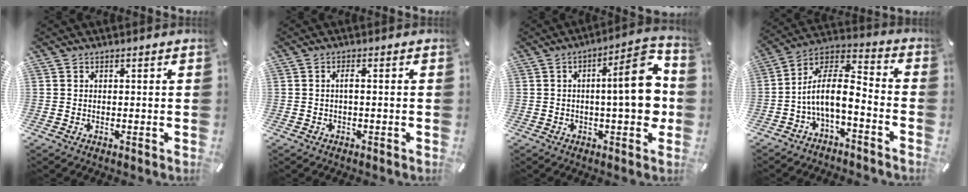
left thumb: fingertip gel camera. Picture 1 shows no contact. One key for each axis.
{"total": 1.8, "fx": -0.2, "fy": 0.2, "fz": 1.7, "tx": -0.033, "ty": 0.001, "tz": -0.005}
{"total": 15.7, "fx": 0.4, "fy": 4.8, "fz": 15.0, "tx": -0.182, "ty": -0.009, "tz": -0.004}
{"total": 10.6, "fx": -3.6, "fy": 4.8, "fz": 8.7, "tx": -0.177, "ty": 0.005, "tz": -0.068}